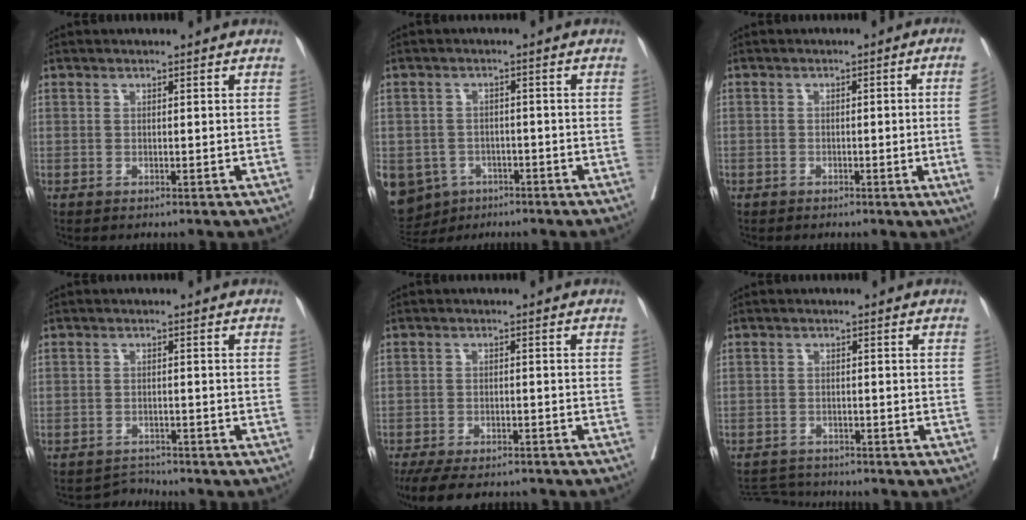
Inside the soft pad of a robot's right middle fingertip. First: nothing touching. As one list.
[{"total": 11.7, "force": [-6.3, 9.3, 3.5], "torque": [-0.110, -0.004, -0.084]}, {"total": 5.0, "force": [-1.0, -1.0, 4.8], "torque": [-0.059, -0.002, -0.015]}, {"total": 2.0, "force": [-1.6, -0.3, -1.2], "torque": [0.020, -0.008, -0.025]}, {"total": 11.7, "force": [-9.9, 3.6, 5.1], "torque": [-0.097, -0.011, -0.136]}, {"total": 4.1, "force": [-4.1, 0.1, 0.1], "torque": [-0.003, -0.013, -0.069]}]